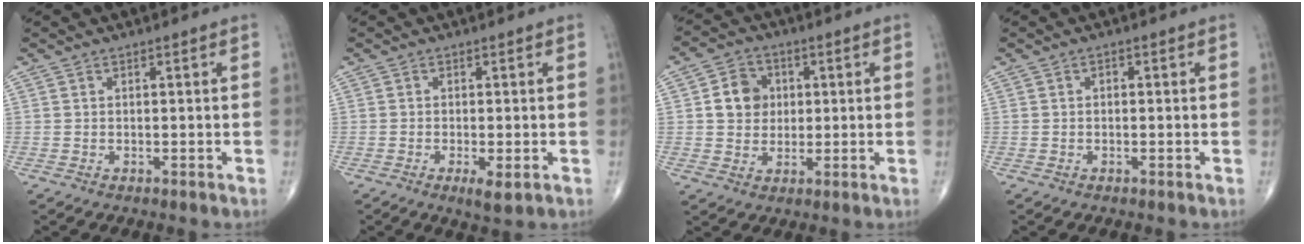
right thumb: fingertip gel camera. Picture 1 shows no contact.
{"total": 3.3, "force": [-1.2, 0.9, 2.9], "torque": [-0.054, -0.009, -0.021]}
{"total": 7.3, "force": [1.2, 6.3, 3.5], "torque": [-0.030, 0.000, 0.015]}
{"total": 0.6, "force": [-0.1, 0.4, 0.4], "torque": [-0.003, 0.001, -0.003]}